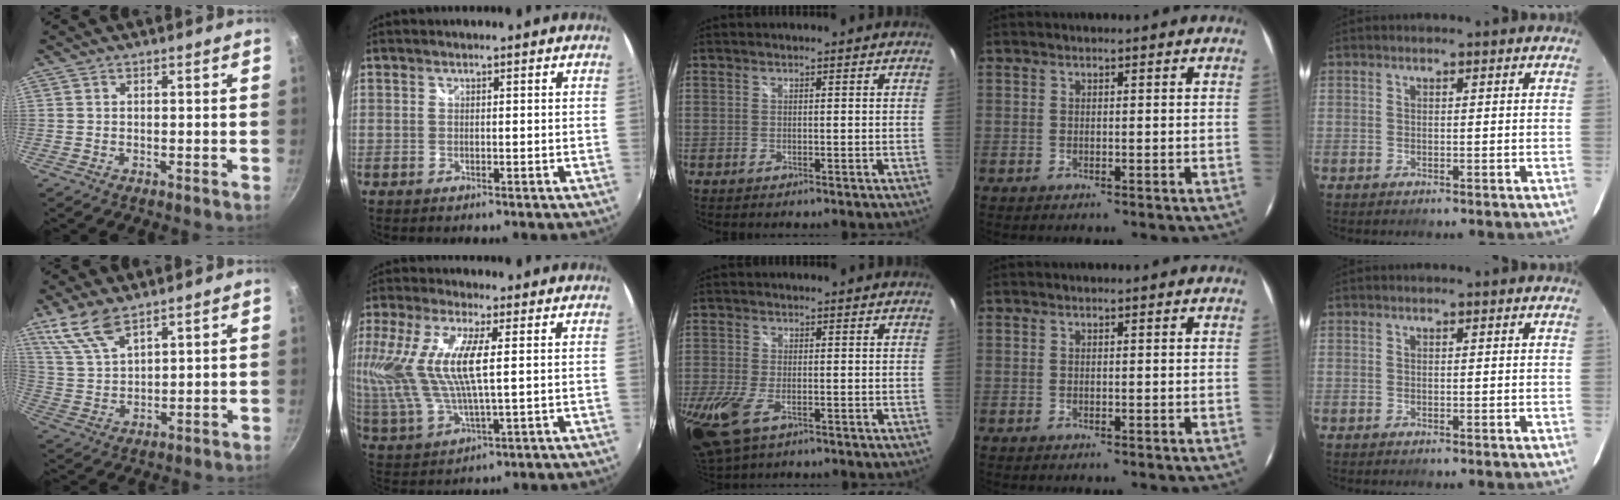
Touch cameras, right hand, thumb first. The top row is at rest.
{"thumb": {"total": 8.6, "force": [6.1, 3.1, 5.2], "torque": [-0.102, -0.021, 0.136]}, "index": {"total": 19.0, "force": [3.9, 6.7, 17.3], "torque": [-0.355, 0.000, 0.081]}, "middle": {"total": 14.8, "force": [-6.6, 8.2, 10.5], "torque": [-0.262, -0.051, -0.115]}}